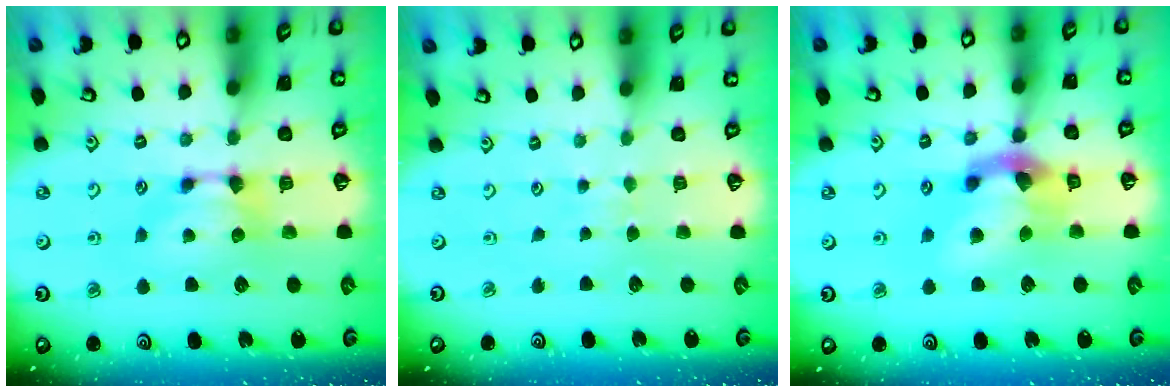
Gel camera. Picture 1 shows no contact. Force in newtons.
{"total": 3.8, "press": 3.7, "slide": 0.4}
{"total": 6.5, "press": 6.1, "slide": 2.4}